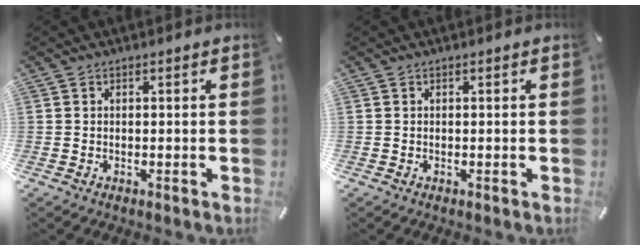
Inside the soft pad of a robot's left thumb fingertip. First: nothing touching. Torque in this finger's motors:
{"motor_torque": [-0.07, -0.07, 0.00, 0.00, 0.00]}